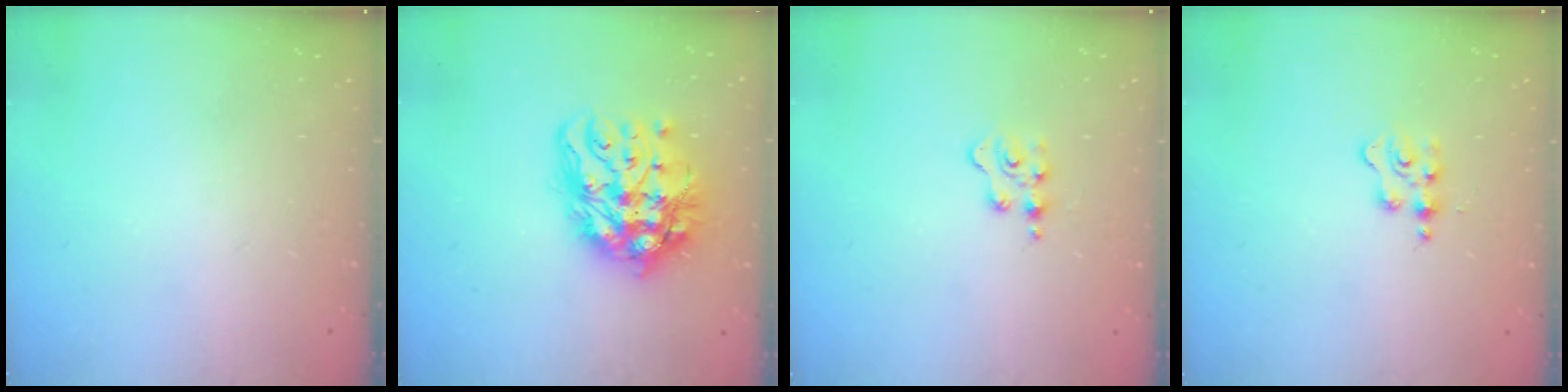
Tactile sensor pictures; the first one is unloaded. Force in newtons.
{"total": 16.4, "press": 16.4, "slide": 1.4}
{"total": 3.1, "press": 3.1, "slide": 0.5}
{"total": 2.1, "press": 2.1, "slide": 0.4}